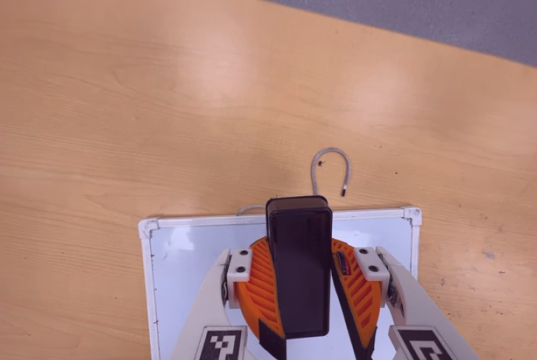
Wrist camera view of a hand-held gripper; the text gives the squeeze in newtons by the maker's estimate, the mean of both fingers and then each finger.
{"total": 9.4, "left": 9.7, "right": 9.2}